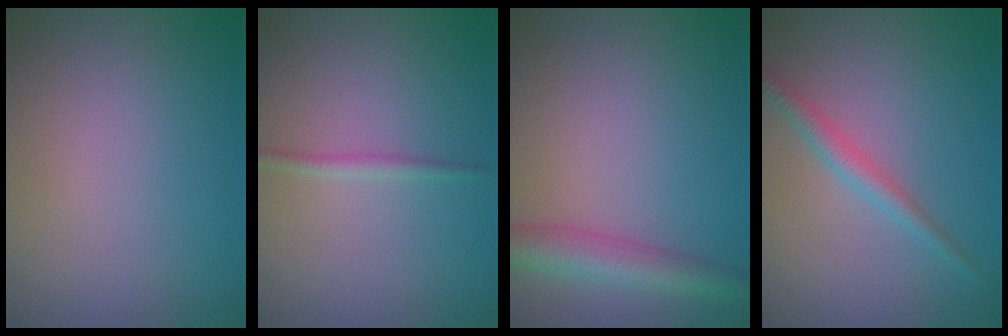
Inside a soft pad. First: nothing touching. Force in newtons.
{"total": 1.0, "press": 1.0, "slide": 0.0}
{"total": 4.2, "press": 4.2, "slide": 0.2}
{"total": 2.0, "press": 2.0, "slide": 0.1}